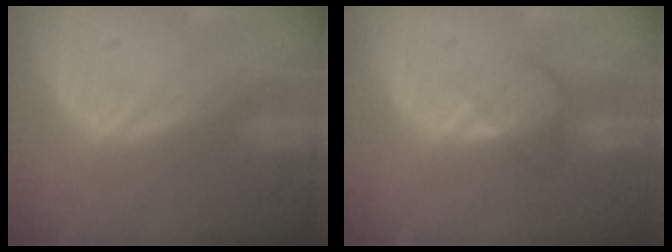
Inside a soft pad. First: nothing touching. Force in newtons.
{"total": 4.0, "press": 3.5, "slide": 2.1}